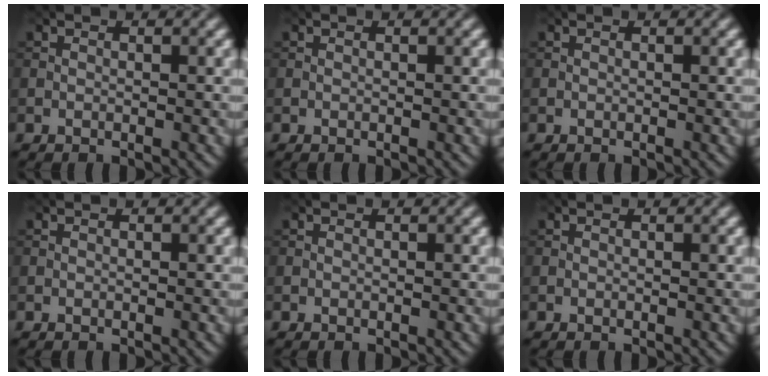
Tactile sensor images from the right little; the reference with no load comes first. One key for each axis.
{"total": 0.0}
{"total": 0.0}
{"total": 0.0}
{"total": 0.0}
{"total": 0.0}